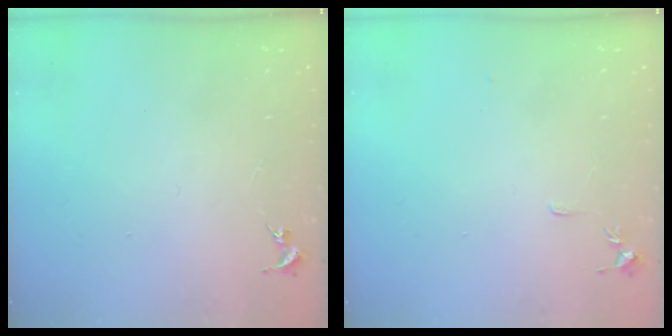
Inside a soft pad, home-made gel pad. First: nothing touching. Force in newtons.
{"total": 4.4, "press": 4.4, "slide": 0.6}